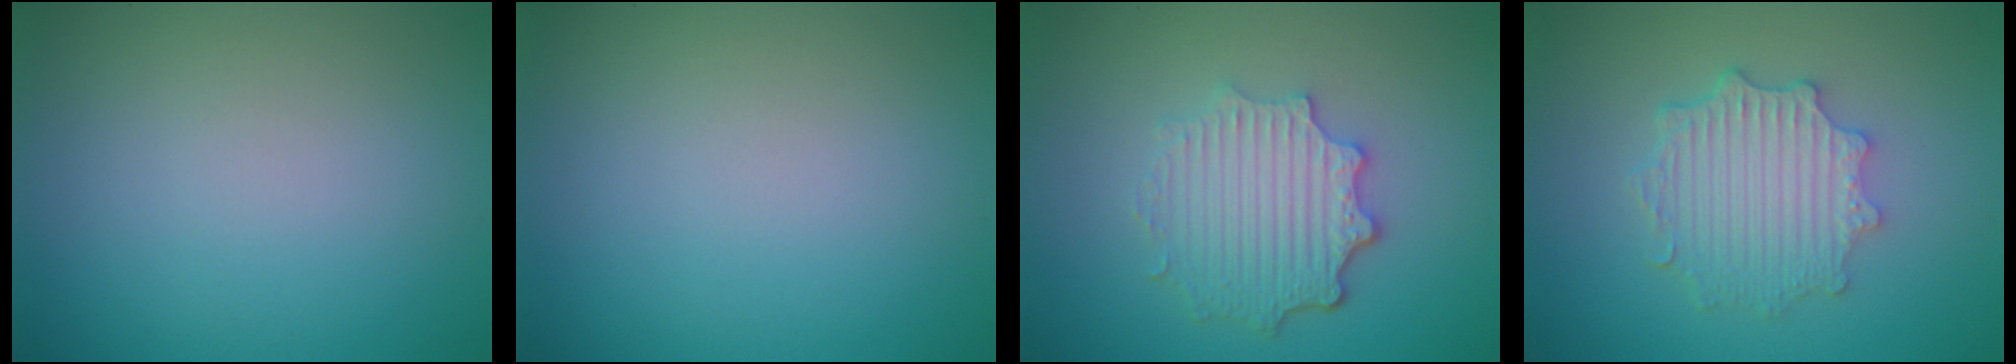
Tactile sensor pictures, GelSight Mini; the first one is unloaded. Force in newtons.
{"total": 0.0}
{"total": 4.6, "press": 3.6, "slide": 2.8}
{"total": 4.5, "press": 3.6, "slide": 2.8}